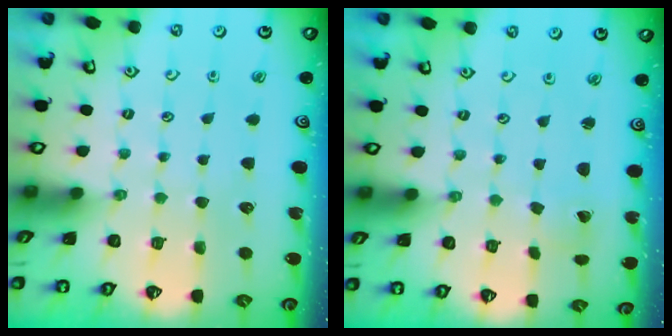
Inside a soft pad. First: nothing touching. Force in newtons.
{"total": 0.0}